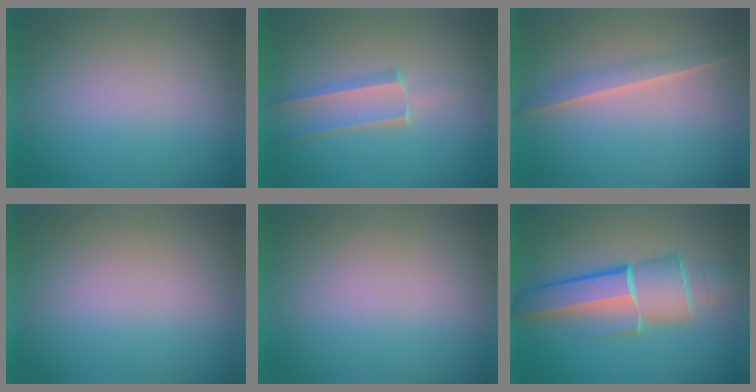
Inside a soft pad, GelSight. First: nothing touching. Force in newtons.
{"total": 2.0}
{"total": 1.5}
{"total": 0.0}
{"total": 0.0}
{"total": 6.2}